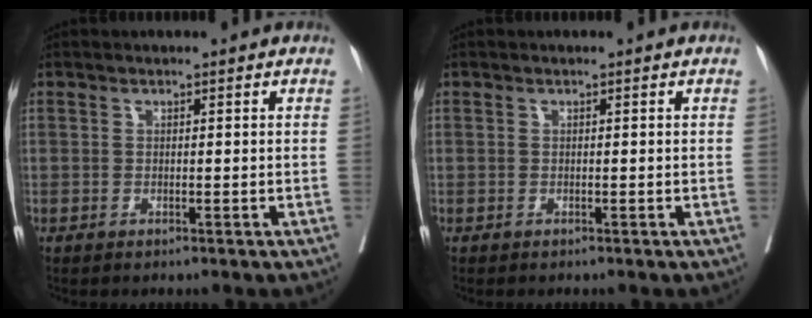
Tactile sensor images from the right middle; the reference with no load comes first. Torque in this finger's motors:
{"motor_torque": [0.21, -0.11, 0.02, 0.01]}